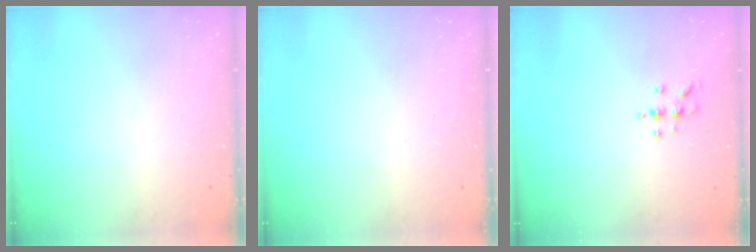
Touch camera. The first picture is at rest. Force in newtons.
{"total": 0.0}
{"total": 3.3, "press": 3.3, "slide": 0.4}